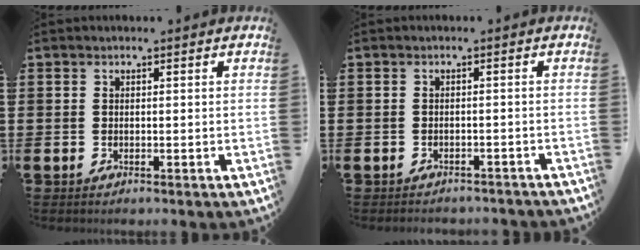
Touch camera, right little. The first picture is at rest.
{"total": 0.6, "force": [-0.6, 0.2, -0.1], "torque": [-0.003, 0.002, -0.012]}